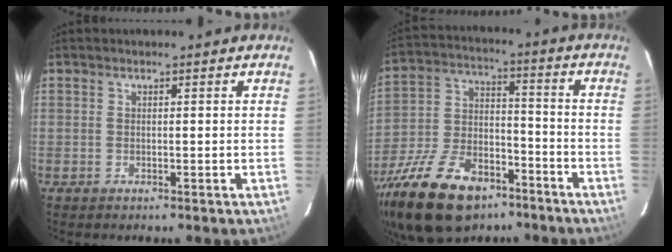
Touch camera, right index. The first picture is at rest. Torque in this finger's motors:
{"motor_torque": [1.20, -0.94, 0.77, 0.12]}